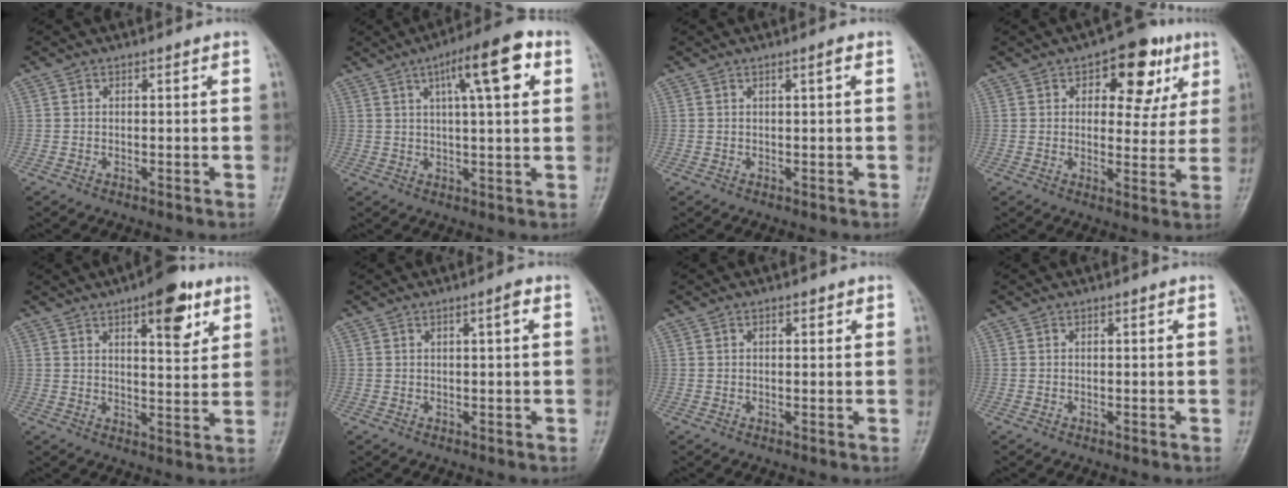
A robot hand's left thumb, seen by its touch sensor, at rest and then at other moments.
{"total": 11.7, "force": [4.5, 3.1, 10.4], "torque": [-0.145, 0.008, 0.062]}
{"total": 1.2, "force": [0.4, 0.0, 1.1], "torque": [-0.019, 0.000, 0.007]}
{"total": 12.1, "force": [5.1, 6.8, 8.6], "torque": [-0.063, -0.005, 0.063]}
{"total": 10.3, "force": [5.6, 3.9, 7.8], "torque": [-0.085, -0.025, 0.075]}
{"total": 1.7, "force": [0.6, 0.1, 1.6], "torque": [-0.029, 0.001, 0.010]}
{"total": 1.2, "force": [0.6, 0.7, 0.8], "torque": [-0.008, 0.000, 0.005]}
{"total": 0.0}